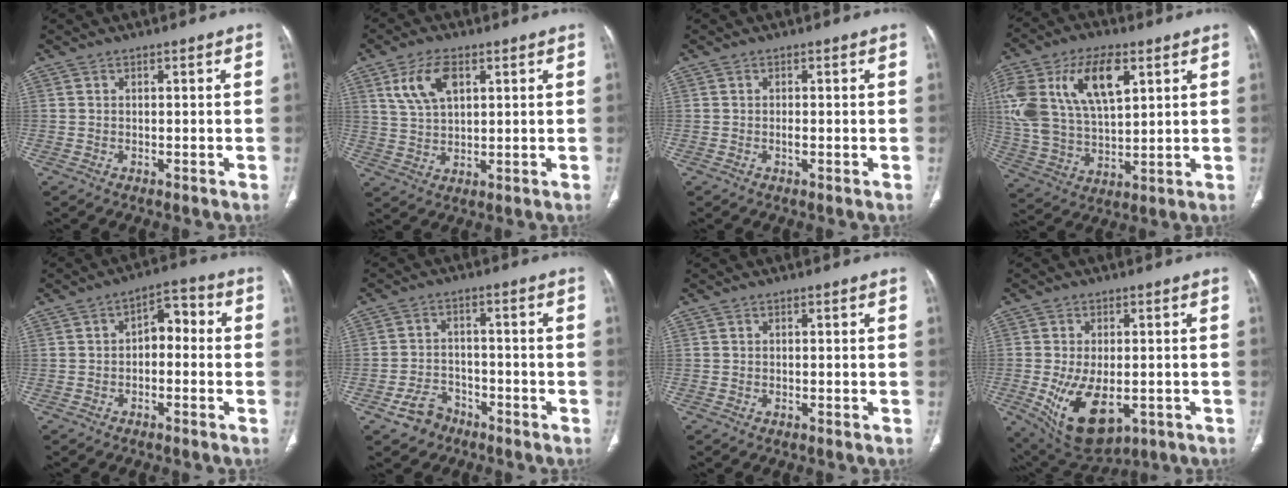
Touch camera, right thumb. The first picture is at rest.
{"total": 8.2, "force": [3.5, 4.4, 6.0], "torque": [-0.112, -0.005, 0.072]}
{"total": 0.9, "force": [-0.2, 0.3, 0.8], "torque": [-0.016, -0.001, -0.004]}
{"total": 21.0, "force": [7.7, 11.0, 16.2], "torque": [-0.328, -0.002, 0.147]}
{"total": 5.9, "force": [-0.5, 3.7, 4.5], "torque": [-0.044, 0.034, -0.020]}
{"total": 5.4, "force": [-3.5, 3.8, 1.5], "torque": [-0.016, 0.029, -0.058]}
{"total": 0.0}
{"total": 12.7, "force": [-3.1, 7.1, 10.1], "torque": [-0.171, -0.009, -0.028]}